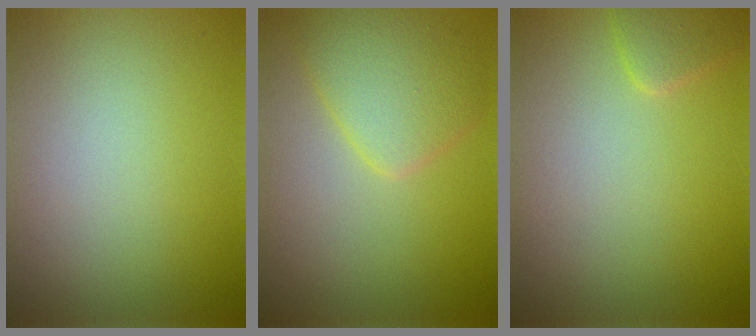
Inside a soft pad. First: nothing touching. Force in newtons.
{"total": 3.8, "press": 3.8, "slide": 0.2}
{"total": 1.4, "press": 1.4, "slide": 0.1}